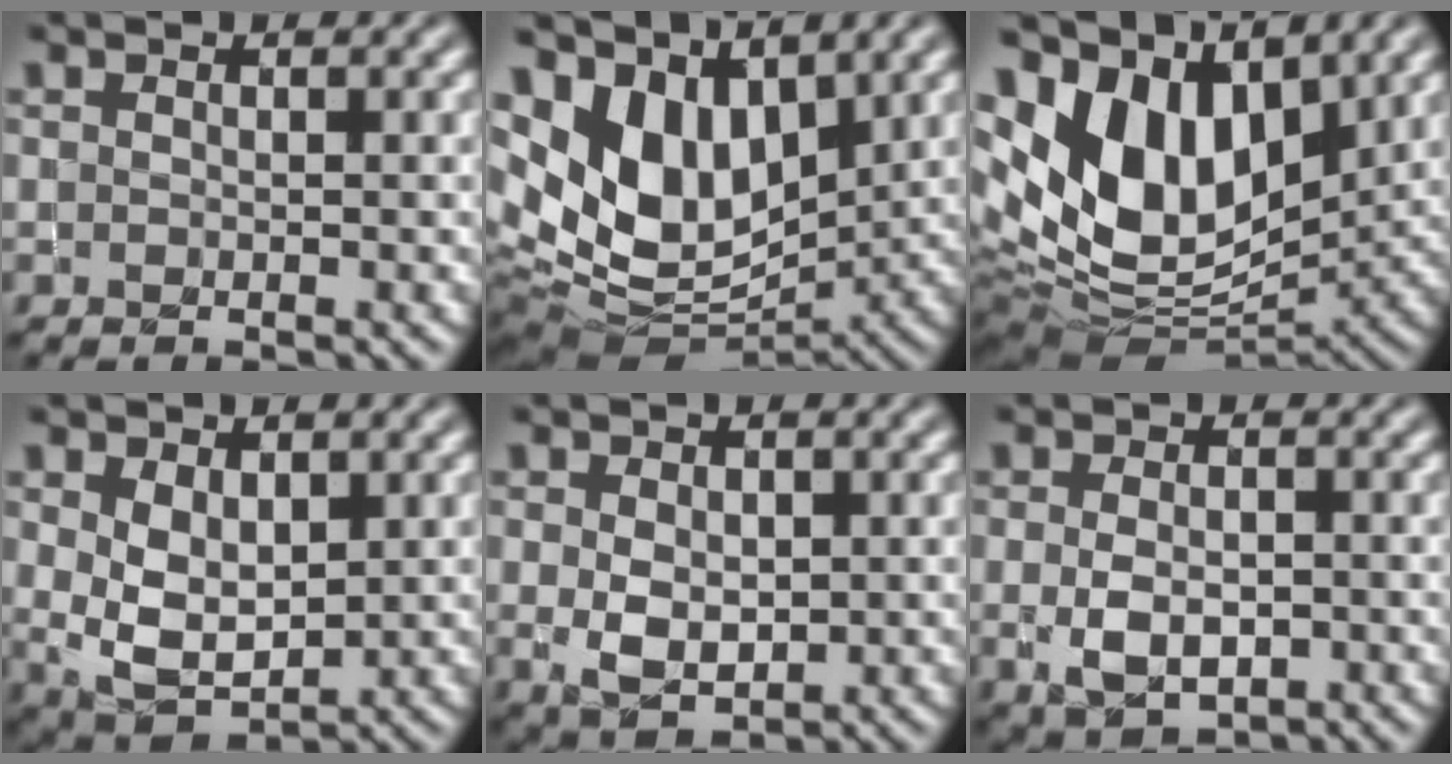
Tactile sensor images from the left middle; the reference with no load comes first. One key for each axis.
{"total": 10.2, "fx": 3.7, "fy": 6.8, "fz": 6.7, "tx": -0.146, "ty": 0.003, "tz": 0.073}
{"total": 12.5, "fx": 4.6, "fy": 7.8, "fz": 8.6, "tx": -0.178, "ty": 0.010, "tz": 0.087}
{"total": 4.1, "fx": 0.9, "fy": 2.7, "fz": 2.9, "tx": -0.065, "ty": -0.003, "tz": 0.027}
{"total": 3.0, "fx": 0.0, "fy": 2.3, "fz": 2.0, "tx": -0.040, "ty": 0.001, "tz": 0.005}
{"total": 3.1, "fx": -0.6, "fy": 2.1, "fz": 2.2, "tx": -0.047, "ty": -0.005, "tz": -0.008}